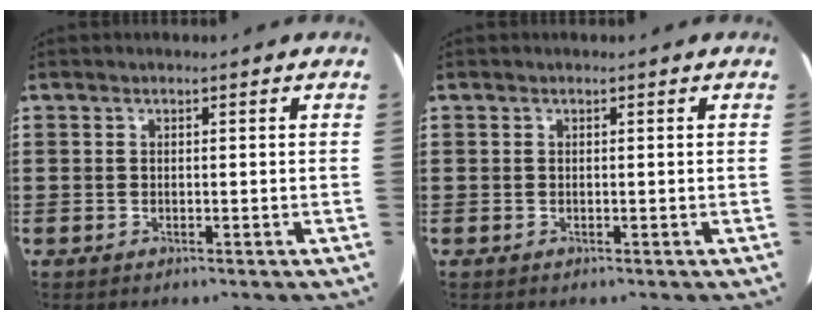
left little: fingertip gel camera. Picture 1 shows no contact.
{"total": 0.0}